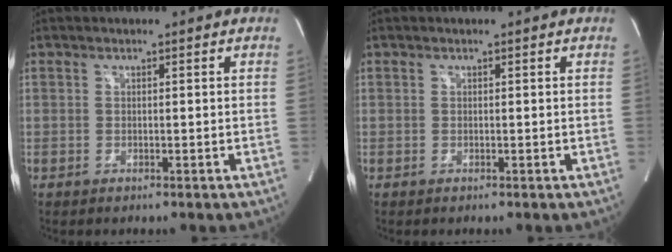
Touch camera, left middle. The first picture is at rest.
{"total": 0.0}